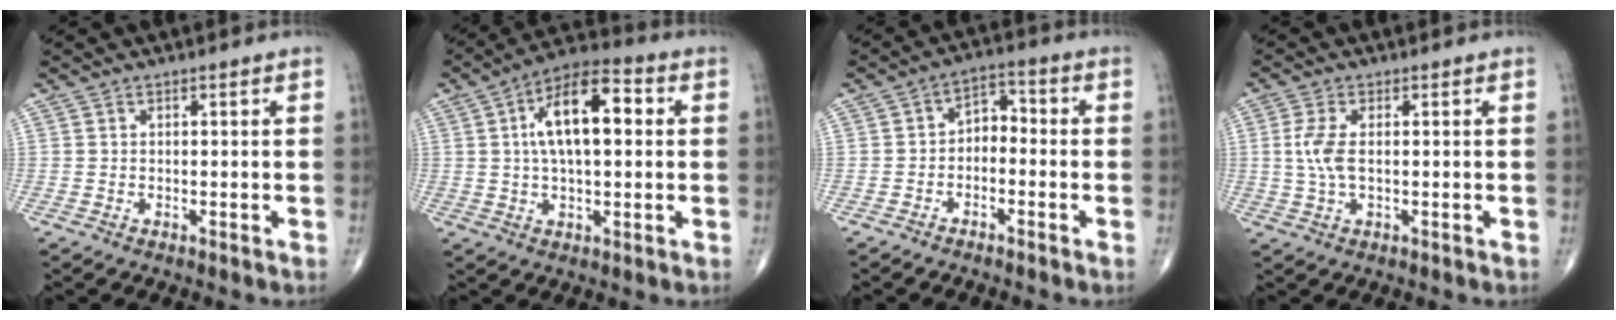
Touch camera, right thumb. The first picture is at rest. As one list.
[{"total": 14.0, "force": [2.4, 6.3, 12.3], "torque": [-0.198, 0.023, 0.033]}, {"total": 4.7, "force": [-1.3, 3.2, 3.2], "torque": [-0.032, 0.034, -0.036]}, {"total": 4.8, "force": [0.3, 2.1, 4.3], "torque": [-0.108, 0.001, 0.005]}]